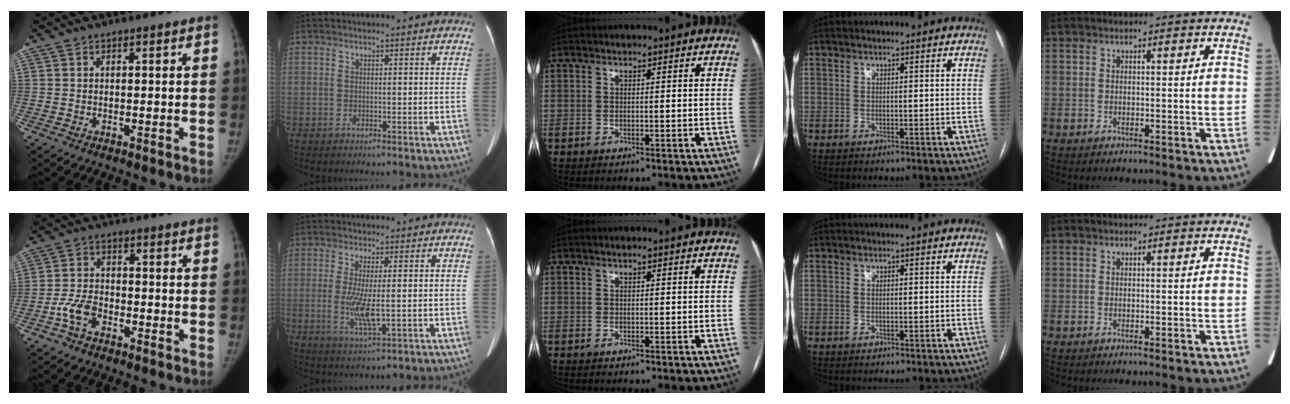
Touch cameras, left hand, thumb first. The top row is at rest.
{"thumb": {"total": 5.5, "force": [-3.0, 3.2, 3.3], "torque": [-0.066, 0.023, -0.062]}, "index": {"total": 6.1, "force": [-0.5, 1.3, 5.9], "torque": [-0.126, -0.015, -0.008]}}